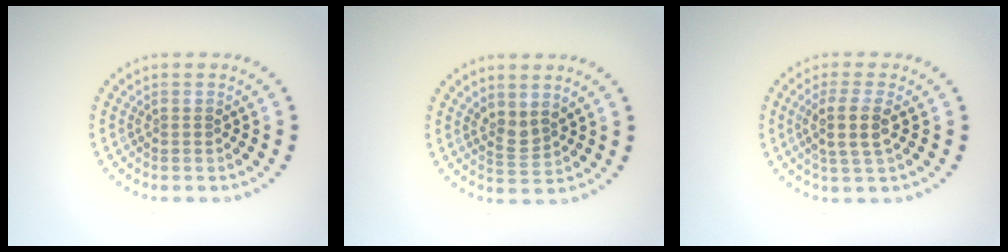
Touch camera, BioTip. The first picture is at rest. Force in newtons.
{"total": 1.8, "press": 1.4, "slide": 1.2}
{"total": 2.8, "press": 2.5, "slide": 1.2}